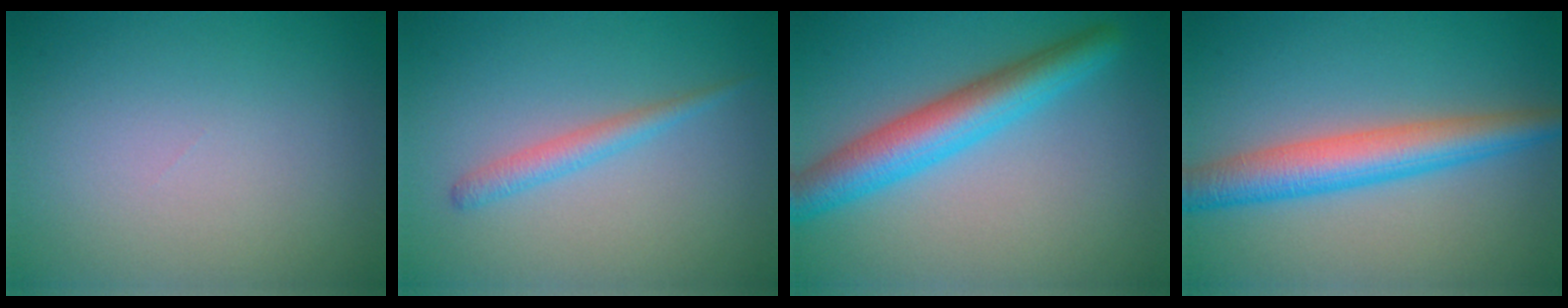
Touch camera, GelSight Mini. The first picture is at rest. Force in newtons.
{"total": 1.8, "press": 1.8, "slide": 0.0}
{"total": 5.7, "press": 5.7, "slide": 0.2}
{"total": 5.4, "press": 5.4, "slide": 0.2}